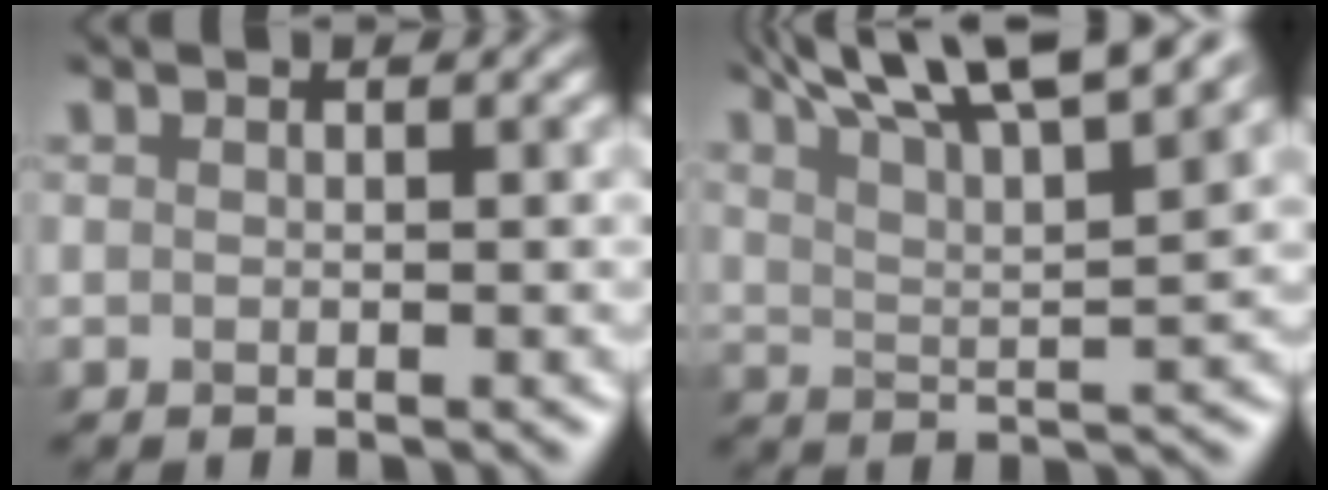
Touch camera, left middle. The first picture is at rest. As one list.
[{"total": 10.1, "force": [7.3, 2.2, 6.7], "torque": [-0.124, 0.032, 0.103]}]